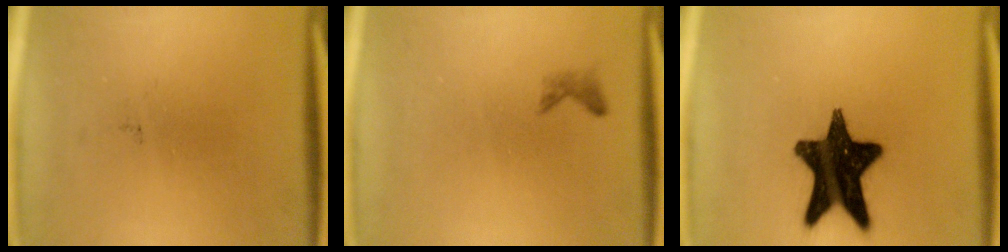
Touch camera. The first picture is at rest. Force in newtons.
{"total": 0.8}
{"total": 17.4}